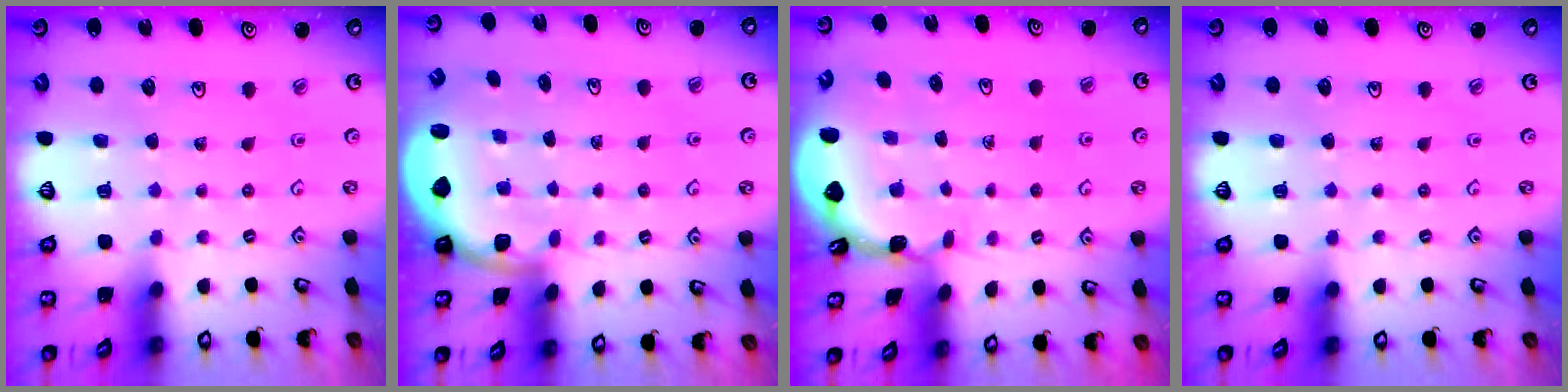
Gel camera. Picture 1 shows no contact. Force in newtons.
{"total": 2.0, "press": 1.9, "slide": 0.5}
{"total": 1.5, "press": 1.5, "slide": 0.1}
{"total": 0.0}